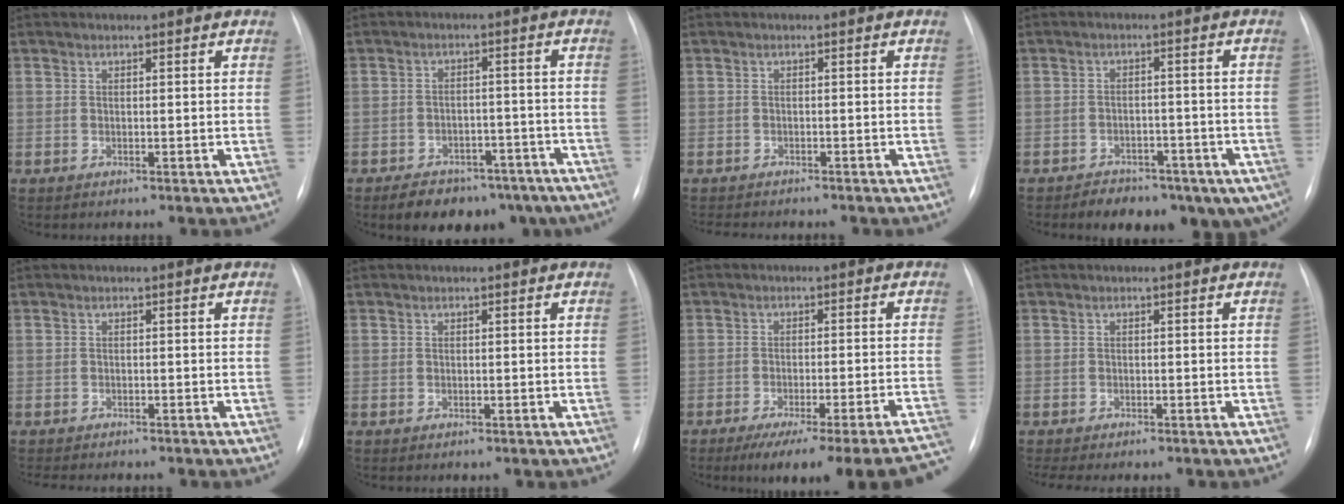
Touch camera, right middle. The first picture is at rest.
{"total": 13.0, "force": [-9.9, 6.8, 5.0], "torque": [-0.054, 0.019, -0.124]}
{"total": 6.3, "force": [-5.6, 1.7, 2.5], "torque": [-0.035, -0.004, -0.074]}
{"total": 12.8, "force": [-9.4, 6.8, 5.2], "torque": [-0.046, 0.024, -0.119]}
{"total": 6.2, "force": [-5.3, 1.6, 2.7], "torque": [-0.035, -0.006, -0.071]}
{"total": 0.0}
{"total": 20.4, "force": [-18.0, 0.8, 9.6], "torque": [-0.057, -0.006, -0.227]}
{"total": 4.4, "force": [-3.8, 1.1, 2.0], "torque": [-0.024, -0.002, -0.050]}